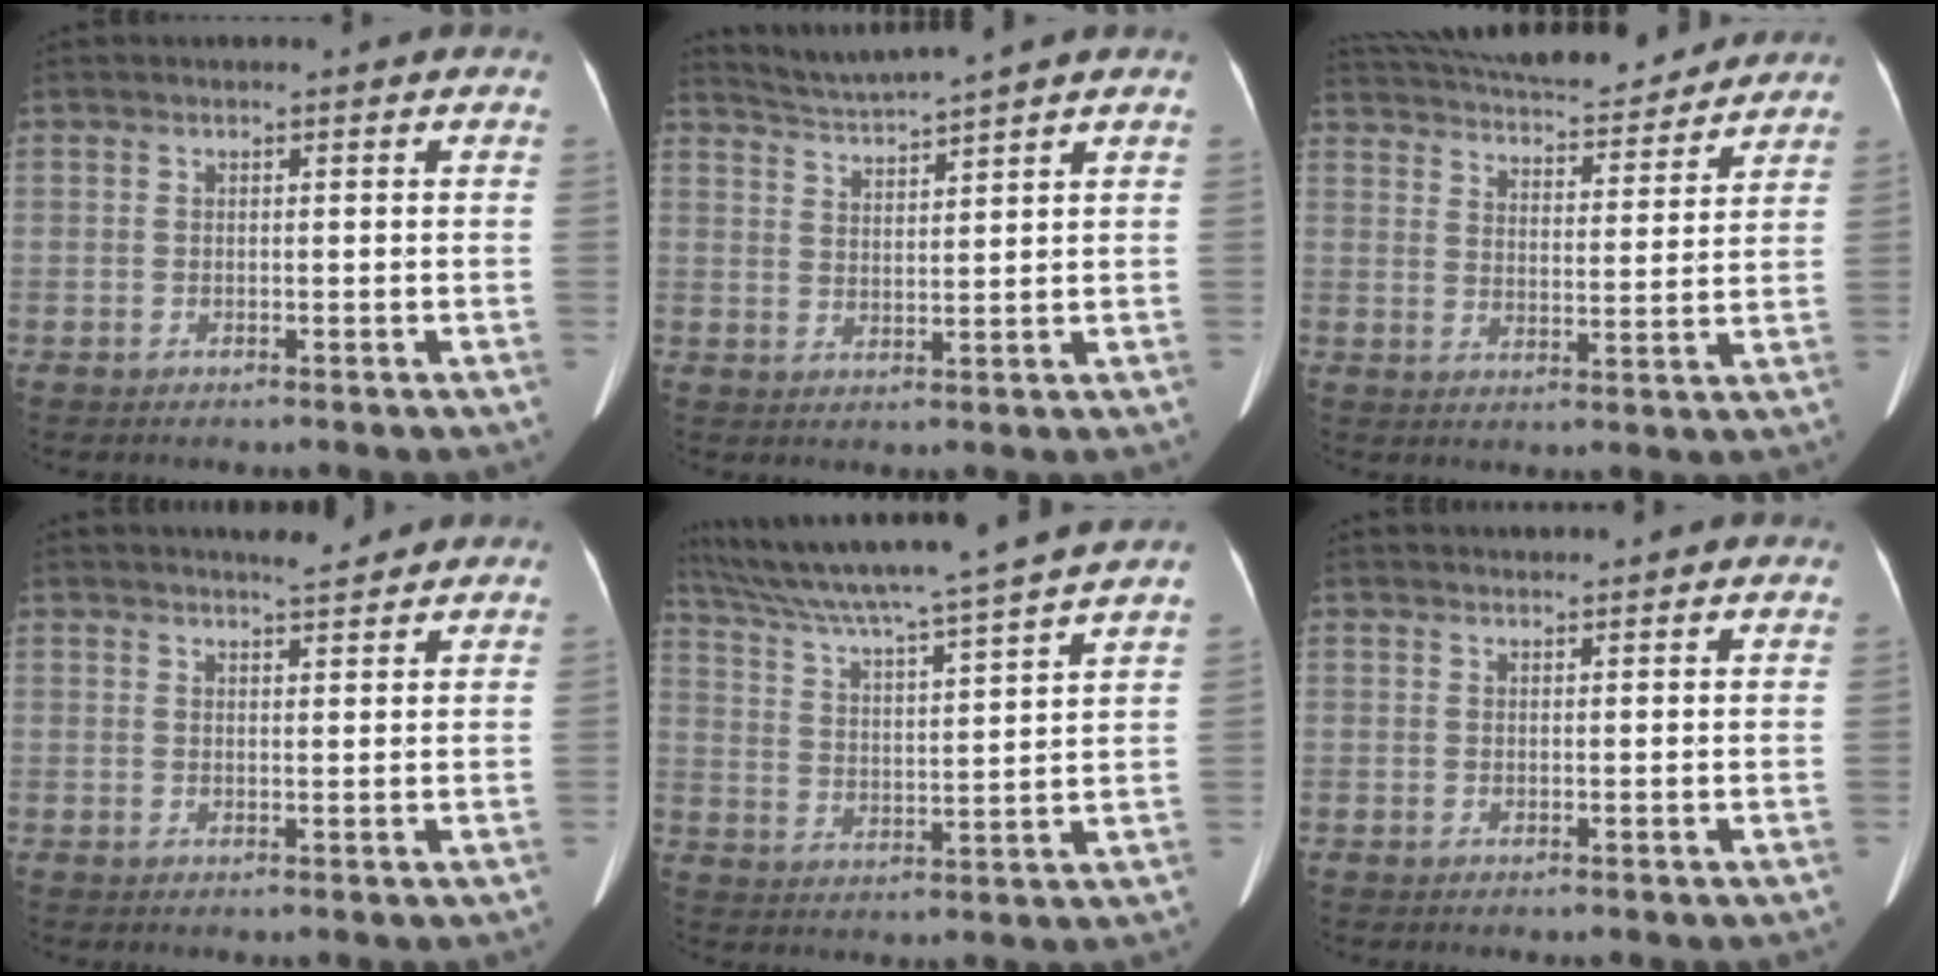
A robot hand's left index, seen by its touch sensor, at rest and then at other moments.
{"total": 5.1, "force": [4.7, -1.9, 0.8], "torque": [-0.023, -0.001, 0.096]}
{"total": 19.7, "force": [17.9, 3.9, 7.2], "torque": [-0.130, 0.022, 0.255]}
{"total": 3.2, "force": [3.1, 0.2, 0.9], "torque": [-0.017, 0.001, 0.045]}
{"total": 18.5, "force": [16.0, -2.0, 9.0], "torque": [-0.159, -0.008, 0.245]}
{"total": 1.5, "force": [1.5, 0.0, 0.1], "torque": [-0.007, 0.016, 0.027]}